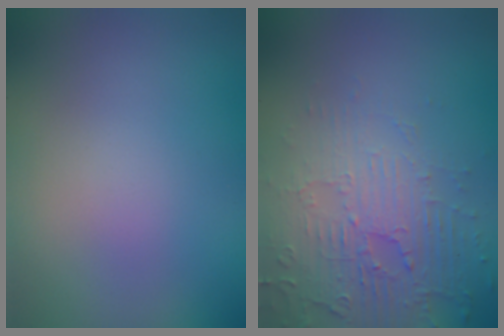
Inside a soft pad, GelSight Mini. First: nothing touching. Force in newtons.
{"total": 5.9, "press": 3.8, "slide": 4.5}